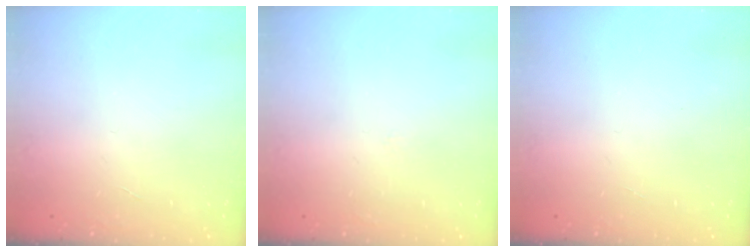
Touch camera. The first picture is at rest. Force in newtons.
{"total": 2.5, "press": 2.5, "slide": 0.3}
{"total": 0.0}